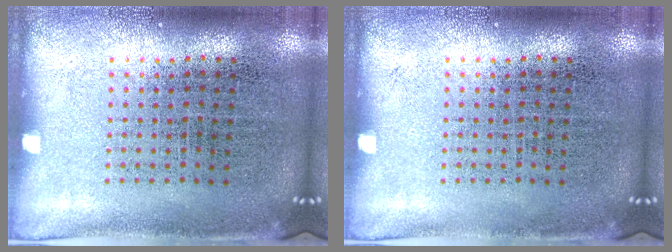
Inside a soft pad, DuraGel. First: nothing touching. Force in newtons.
{"total": 0.0}